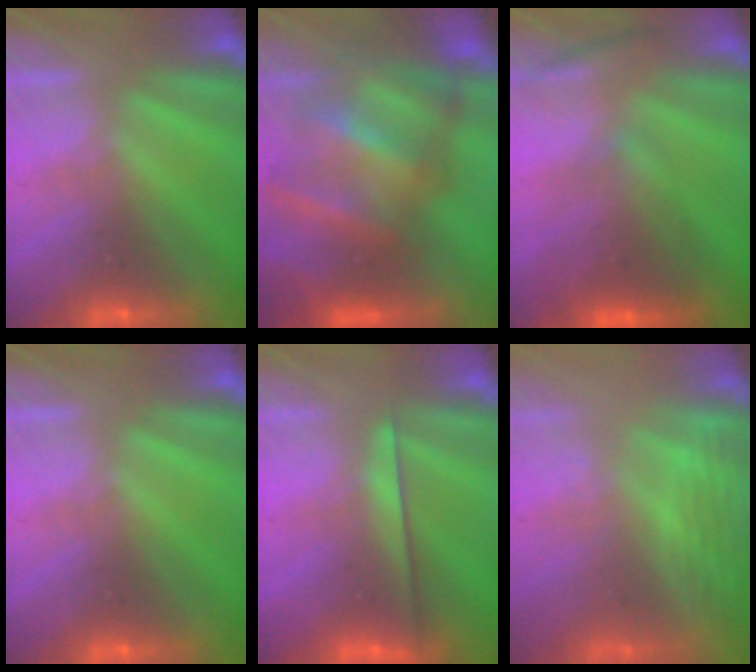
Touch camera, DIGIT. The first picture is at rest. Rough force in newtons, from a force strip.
{"total": 7.6}
{"total": 2.7}
{"total": 0.0}
{"total": 2.2}
{"total": 3.0}